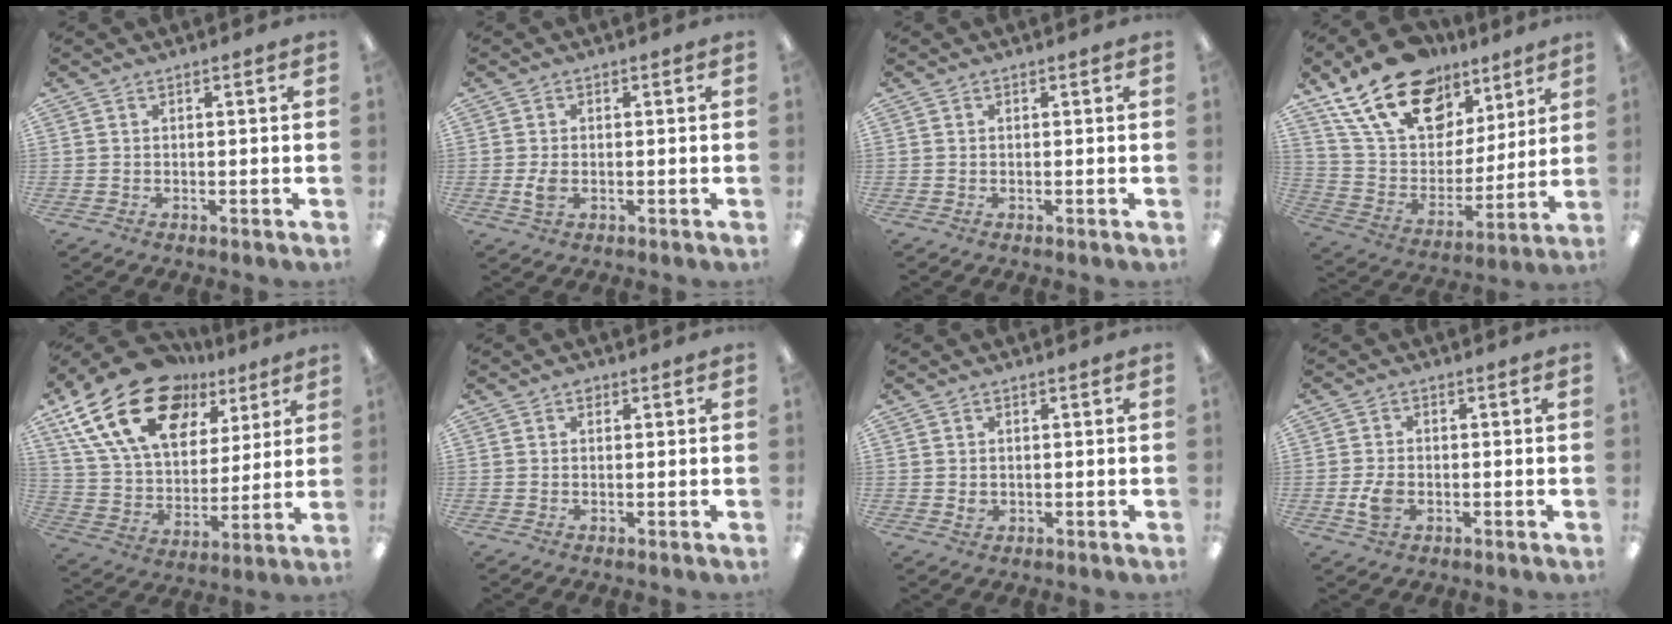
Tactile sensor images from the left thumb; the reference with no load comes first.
{"total": 3.1, "force": [-0.5, 2.0, 2.4], "torque": [-0.054, -0.002, -0.010]}
{"total": 0.0}
{"total": 21.6, "force": [14.5, 12.3, 10.3], "torque": [-0.186, -0.077, 0.265]}
{"total": 23.2, "force": [13.1, 14.0, 13.0], "torque": [-0.251, -0.061, 0.237]}
{"total": 1.2, "force": [0.5, 0.9, 0.7], "torque": [-0.007, -0.001, 0.008]}
{"total": 1.6, "force": [0.3, 1.4, 0.9], "torque": [-0.008, 0.001, 0.003]}
{"total": 4.6, "force": [-1.2, 3.1, 3.1], "torque": [-0.056, 0.002, -0.024]}